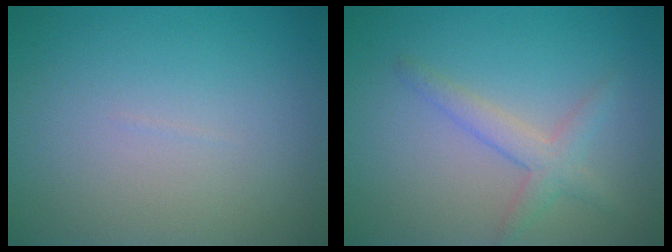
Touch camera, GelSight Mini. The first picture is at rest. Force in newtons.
{"total": 2.4, "press": 2.4, "slide": 0.2}